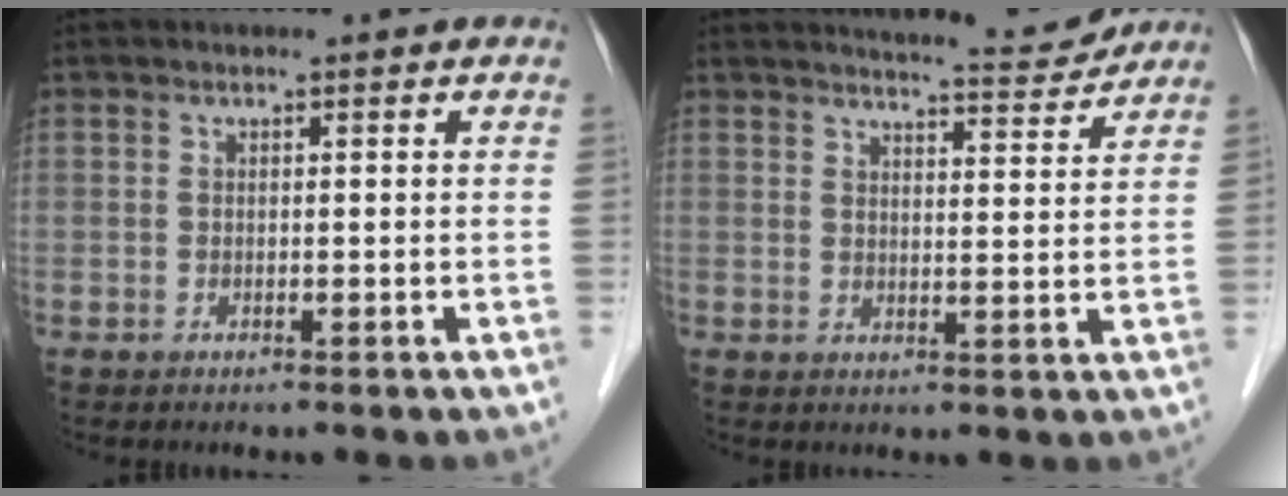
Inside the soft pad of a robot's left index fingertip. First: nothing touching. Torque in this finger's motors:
{"motor_torque": [0.40, -0.42, 0.05, 0.00]}